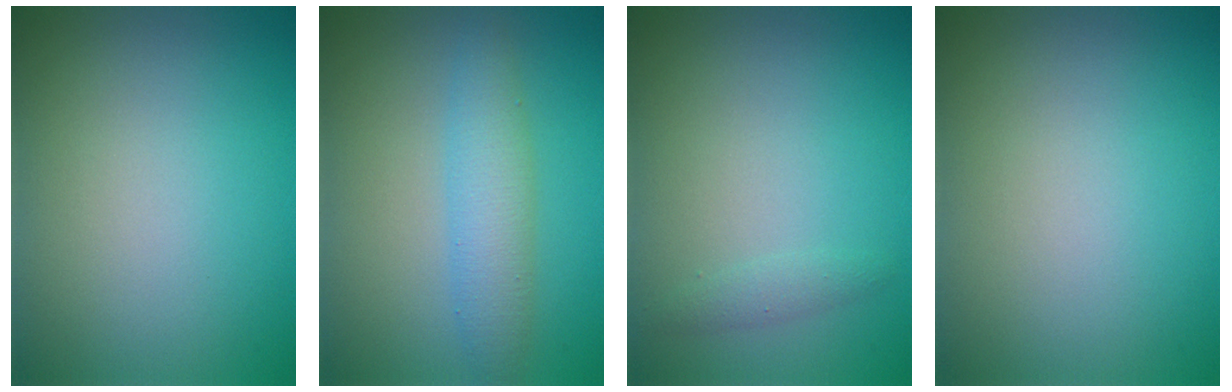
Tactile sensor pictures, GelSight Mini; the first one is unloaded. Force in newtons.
{"total": 3.3, "press": 3.3, "slide": 0.1}
{"total": 1.0, "press": 1.0, "slide": 0.0}
{"total": 0.0}